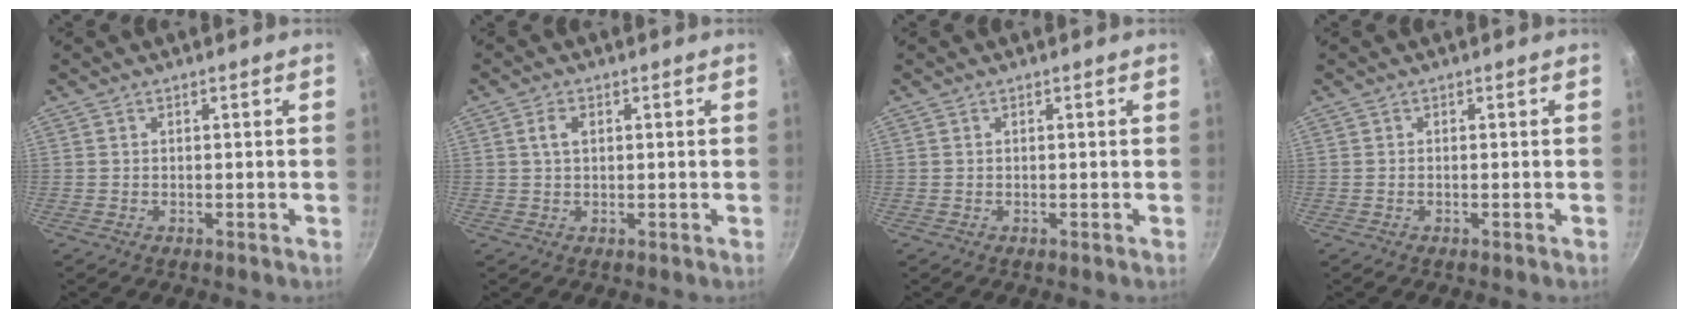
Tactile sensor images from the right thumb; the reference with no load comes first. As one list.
[{"total": 2.5, "force": [0.7, 1.5, 1.9], "torque": [-0.030, 0.003, 0.013]}, {"total": 0.0}, {"total": 0.0}]